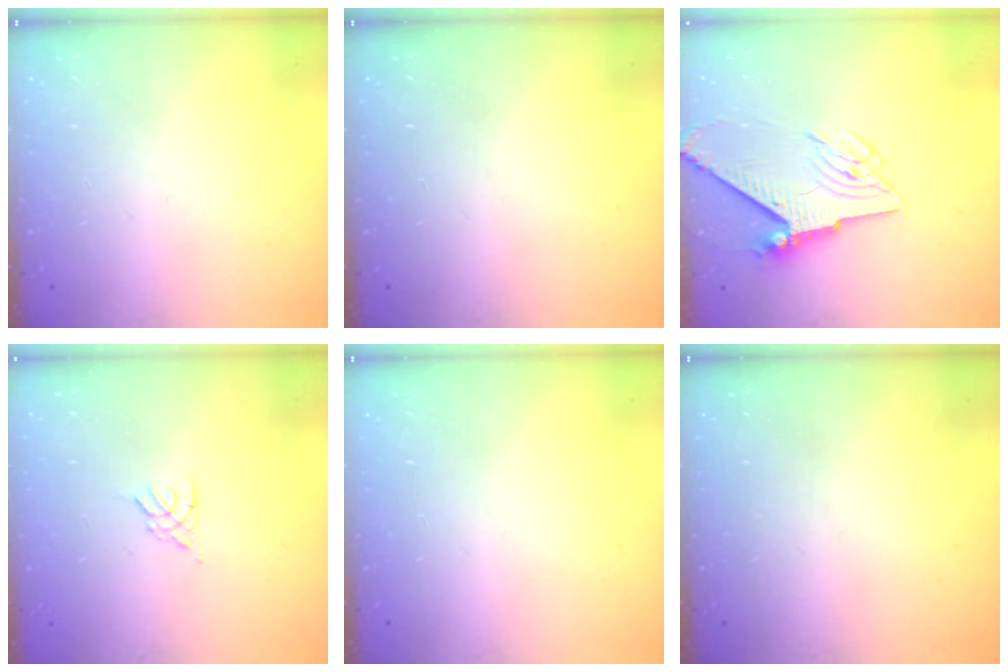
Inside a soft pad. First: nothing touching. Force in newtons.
{"total": 0.0}
{"total": 8.1, "press": 8.1, "slide": 0.6}
{"total": 2.6, "press": 2.5, "slide": 0.6}
{"total": 0.0}
{"total": 0.0}